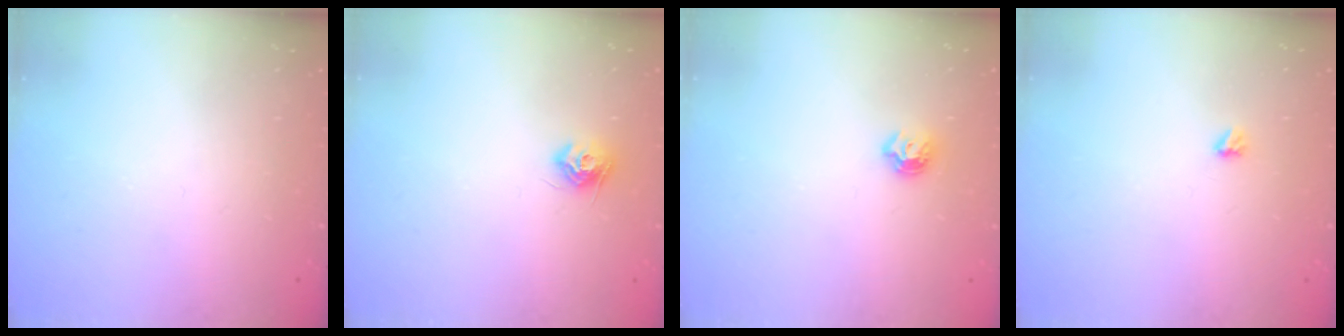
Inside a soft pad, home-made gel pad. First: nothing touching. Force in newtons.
{"total": 8.1, "press": 8.1, "slide": 0.2}
{"total": 5.2, "press": 5.1, "slide": 0.8}
{"total": 2.9, "press": 2.9, "slide": 0.5}